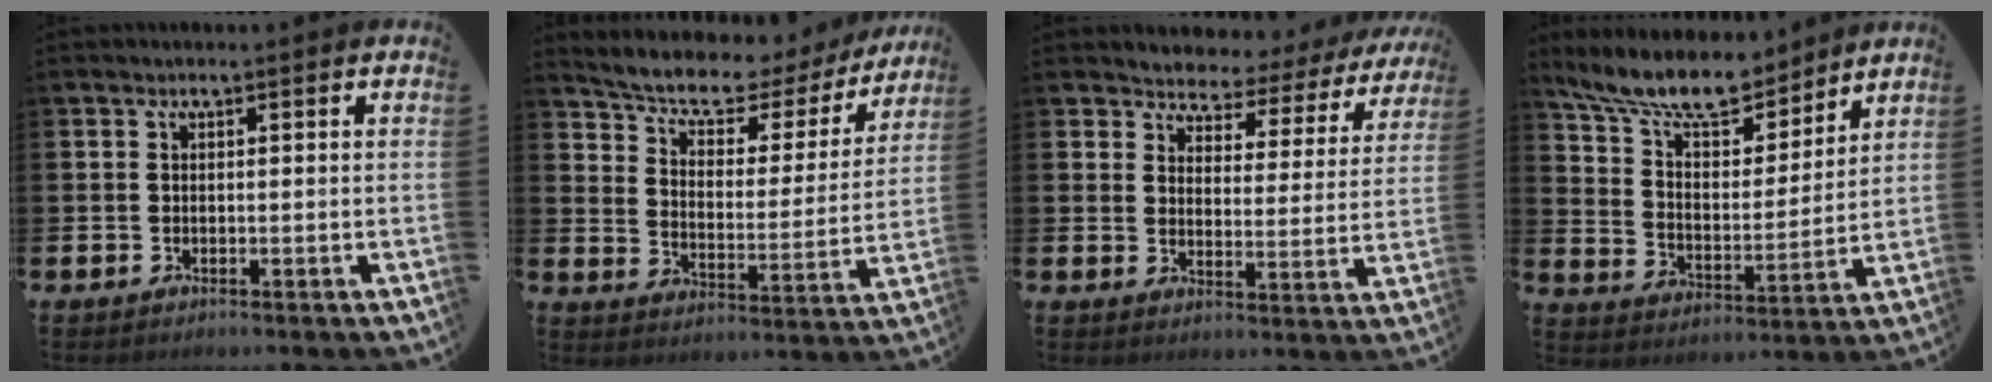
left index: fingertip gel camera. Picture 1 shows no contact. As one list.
[{"total": 7.0, "force": [5.9, 2.7, 2.5], "torque": [-0.077, -0.040, 0.096]}, {"total": 3.1, "force": [2.9, 1.2, -0.2], "torque": [-0.022, -0.032, 0.040]}, {"total": 10.6, "force": [9.6, 2.9, 3.7], "torque": [-0.110, -0.054, 0.172]}]